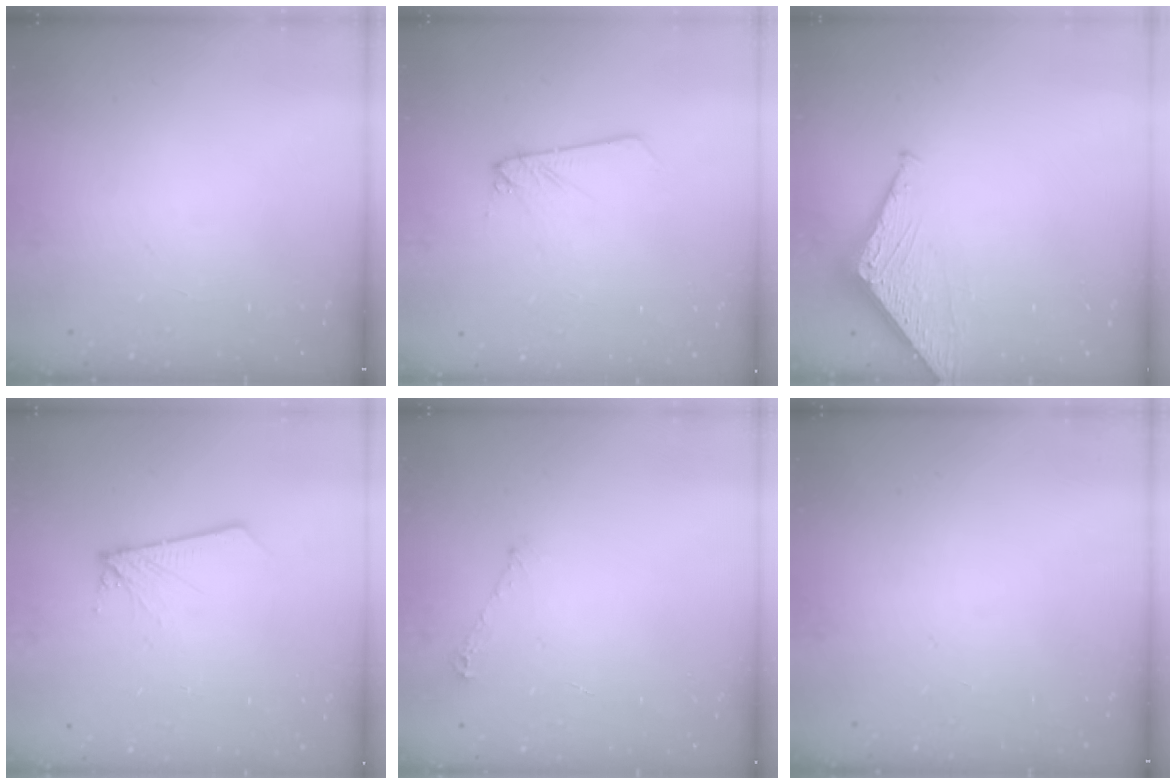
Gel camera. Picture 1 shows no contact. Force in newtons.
{"total": 2.3, "press": 2.3, "slide": 0.1}
{"total": 3.5, "press": 3.4, "slide": 0.3}
{"total": 2.8, "press": 2.8, "slide": 0.3}
{"total": 4.9, "press": 4.9, "slide": 0.5}
{"total": 0.0}